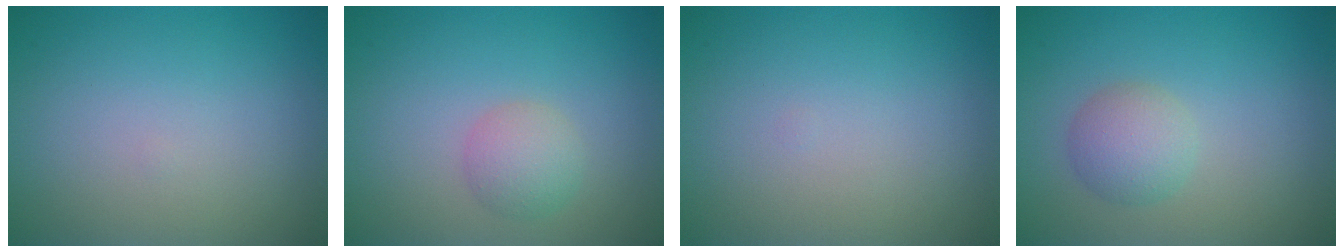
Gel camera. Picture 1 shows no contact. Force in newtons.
{"total": 2.3, "press": 2.3, "slide": 0.1}
{"total": 0.0}
{"total": 2.7, "press": 2.7, "slide": 0.1}